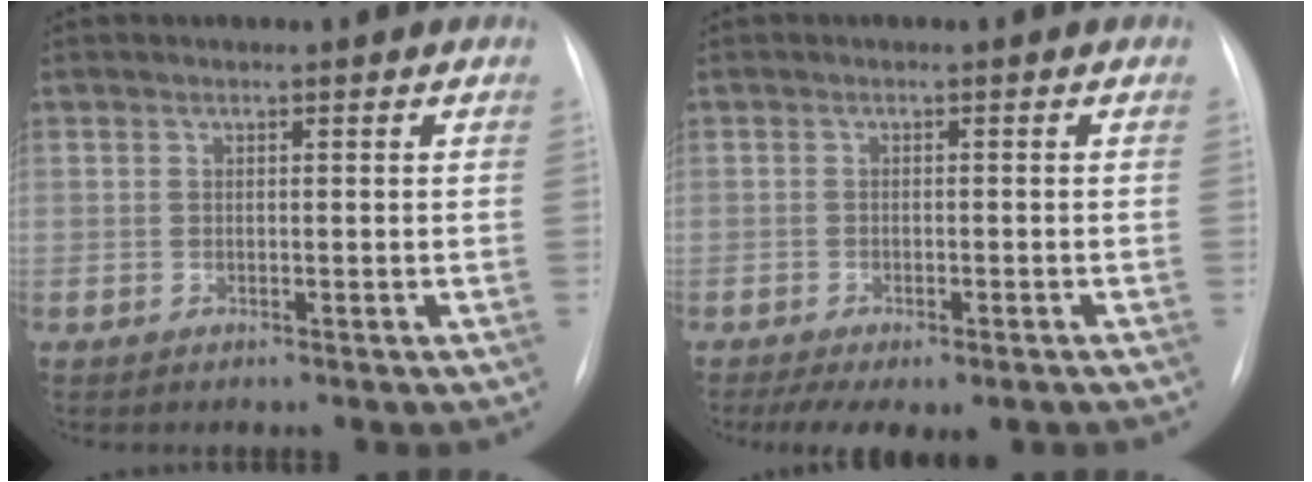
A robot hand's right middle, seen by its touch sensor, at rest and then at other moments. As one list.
[{"total": 8.2, "force": [-5.8, 3.2, 4.8], "torque": [-0.069, -0.005, -0.079]}]